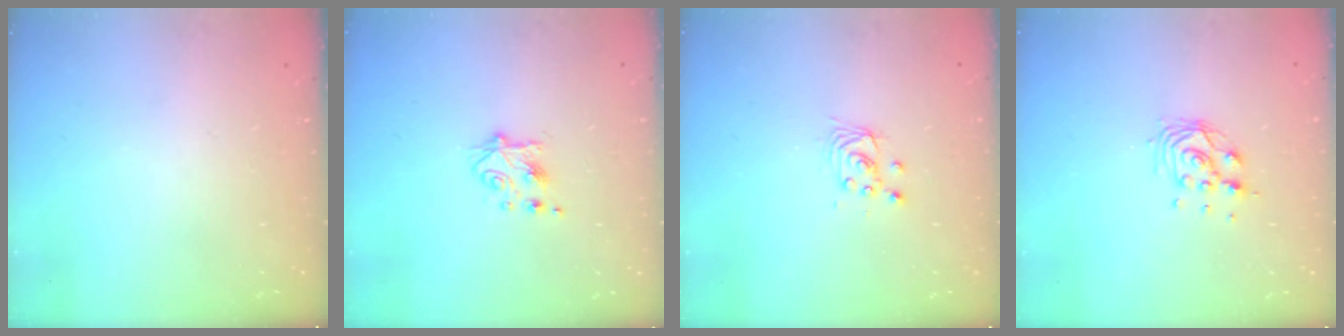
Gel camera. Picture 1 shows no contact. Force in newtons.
{"total": 5.3, "press": 5.2, "slide": 0.8}
{"total": 2.7, "press": 2.7, "slide": 0.2}
{"total": 9.3, "press": 9.2, "slide": 1.3}